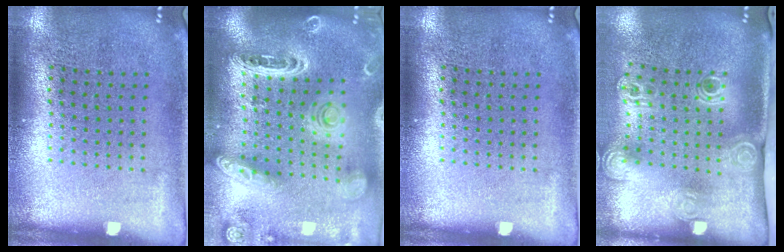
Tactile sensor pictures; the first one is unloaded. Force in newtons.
{"total": 2.2, "press": 2.1, "slide": 0.7}
{"total": 0.0}
{"total": 2.1, "press": 1.5, "slide": 1.5}